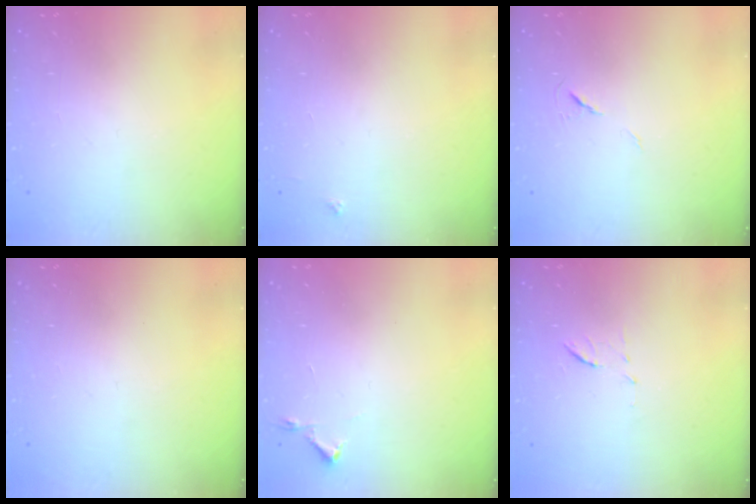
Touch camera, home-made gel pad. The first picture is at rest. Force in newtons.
{"total": 2.1, "press": 2.1, "slide": 0.3}
{"total": 5.1, "press": 4.7, "slide": 2.1}
{"total": 0.0}
{"total": 2.7, "press": 2.6, "slide": 0.4}
{"total": 6.2, "press": 6.0, "slide": 1.8}